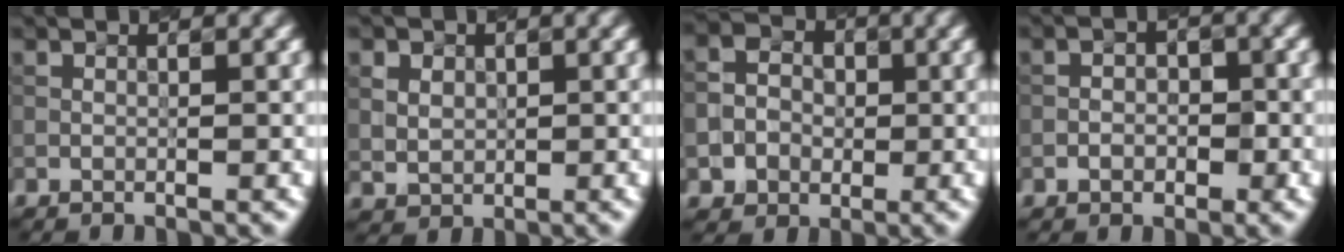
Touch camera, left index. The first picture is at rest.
{"total": 2.4, "force": [1.1, 2.0, 0.6], "torque": [-0.029, 0.012, 0.028]}
{"total": 3.4, "force": [-0.5, 3.3, 0.9], "torque": [-0.008, 0.009, -0.009]}
{"total": 1.6, "force": [-0.8, 1.0, 0.9], "torque": [-0.006, 0.009, -0.012]}